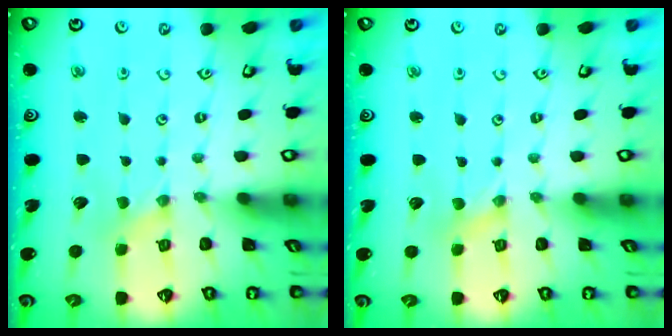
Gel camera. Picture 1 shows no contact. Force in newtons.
{"total": 0.0}